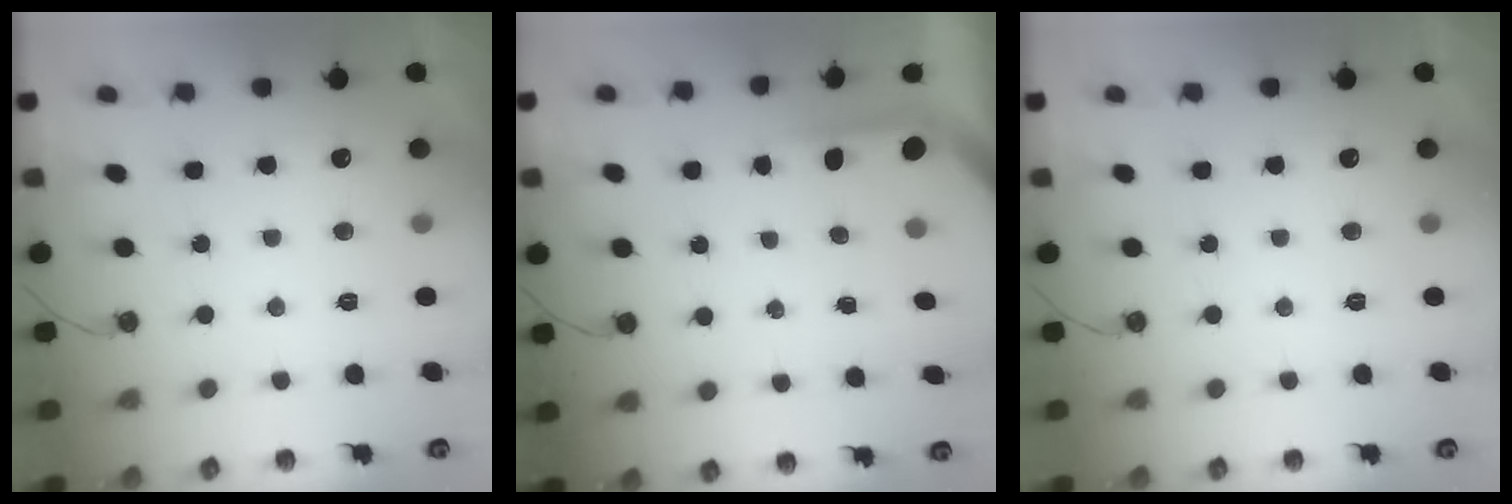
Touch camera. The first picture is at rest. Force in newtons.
{"total": 3.8, "press": 3.8, "slide": 0.3}
{"total": 0.0}